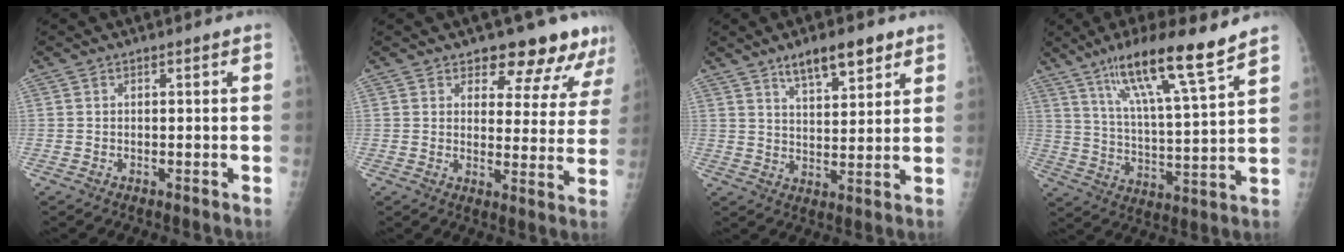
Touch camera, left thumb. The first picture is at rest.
{"total": 11.7, "force": [10.0, 4.7, 3.8], "torque": [0.002, -0.066, 0.109]}
{"total": 9.1, "force": [6.0, 3.2, 6.0], "torque": [-0.077, -0.032, 0.101]}
{"total": 16.4, "force": [11.3, 1.3, 11.8], "torque": [-0.194, -0.054, 0.193]}